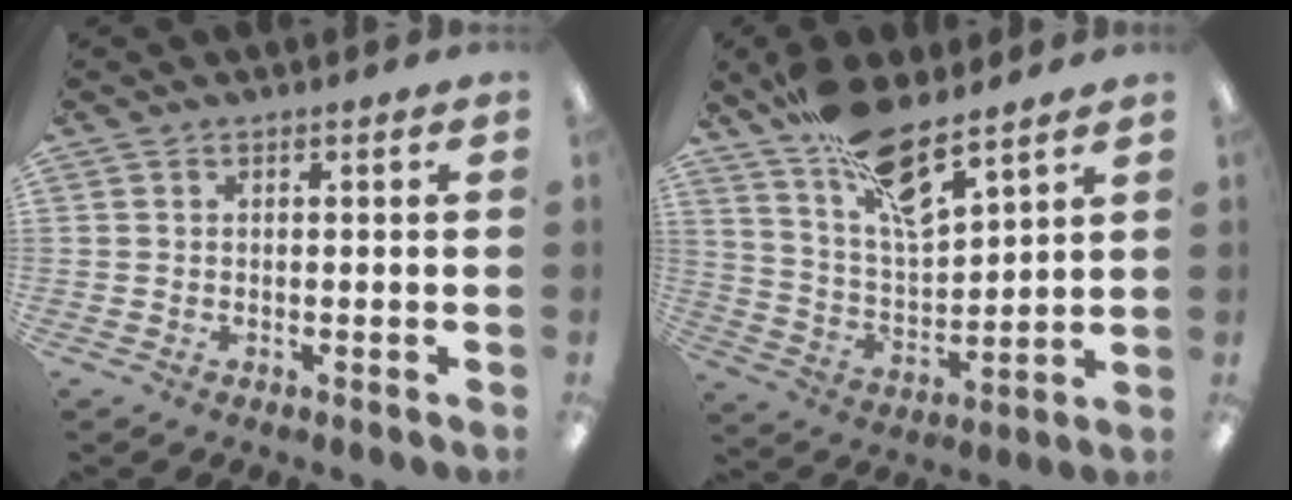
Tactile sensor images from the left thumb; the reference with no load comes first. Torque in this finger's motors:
{"motor_torque": [1.47, 0.05, 1.68, -1.09, 0.42]}